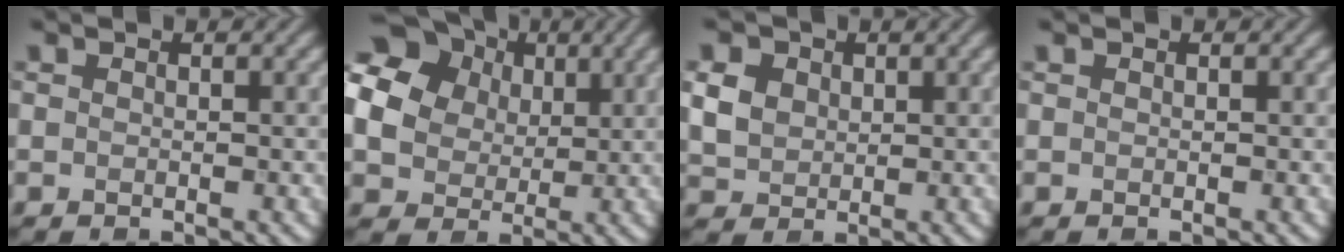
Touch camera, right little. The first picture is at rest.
{"total": 14.9, "force": [4.9, 12.2, 7.0], "torque": [-0.168, 0.022, 0.084]}
{"total": 4.0, "force": [1.1, 3.2, 2.0], "torque": [-0.059, 0.007, 0.017]}
{"total": 0.0}